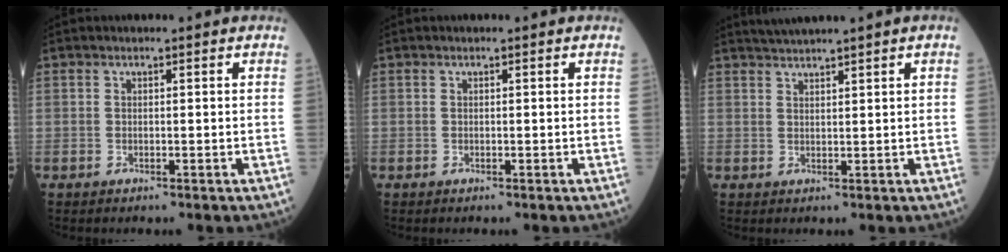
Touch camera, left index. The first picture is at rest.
{"total": 0.0}
{"total": 2.8, "force": [2.4, -0.9, 1.1], "torque": [-0.026, 0.009, 0.050]}